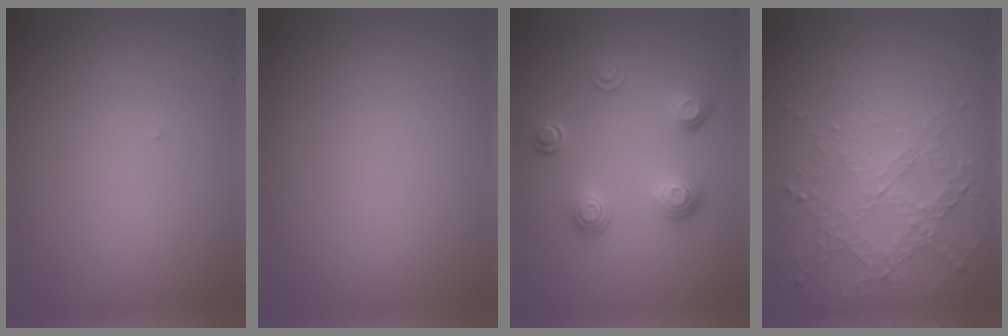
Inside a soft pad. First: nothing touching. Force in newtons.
{"total": 0.0}
{"total": 3.7, "press": 2.7, "slide": 2.6}
{"total": 4.6, "press": 3.3, "slide": 3.2}